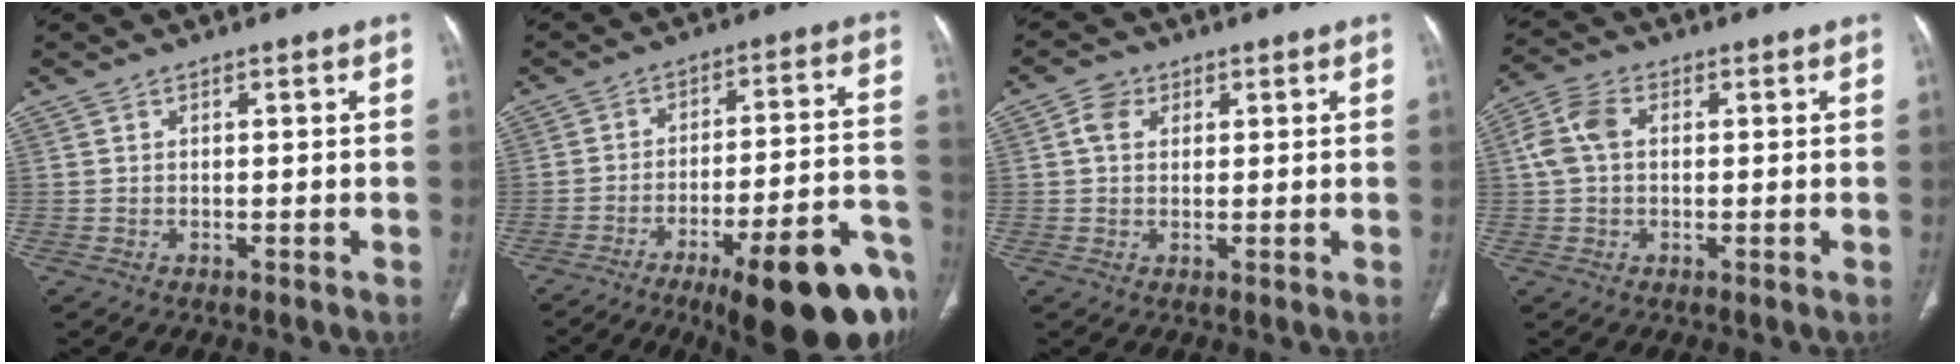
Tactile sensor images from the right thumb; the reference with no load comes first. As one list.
[{"total": 23.9, "force": [-14.2, 5.4, 18.4], "torque": [-0.182, 0.072, -0.204]}, {"total": 3.8, "force": [1.3, 2.9, 2.0], "torque": [-0.023, 0.002, 0.021]}, {"total": 6.1, "force": [0.9, 4.0, 4.5], "torque": [-0.100, 0.021, 0.013]}]